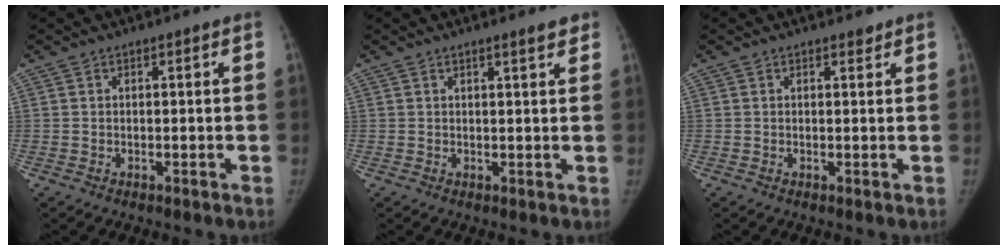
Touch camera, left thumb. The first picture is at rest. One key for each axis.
{"total": 2.2, "fx": 1.6, "fy": 0.3, "fz": 1.5, "tx": -0.018, "ty": -0.009, "tz": 0.021}
{"total": 0.9, "fx": 0.7, "fy": 0.4, "fz": 0.3, "tx": -0.001, "ty": -0.005, "tz": 0.008}